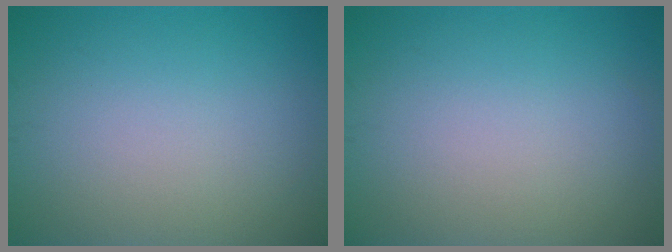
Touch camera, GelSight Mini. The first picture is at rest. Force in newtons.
{"total": 0.0}